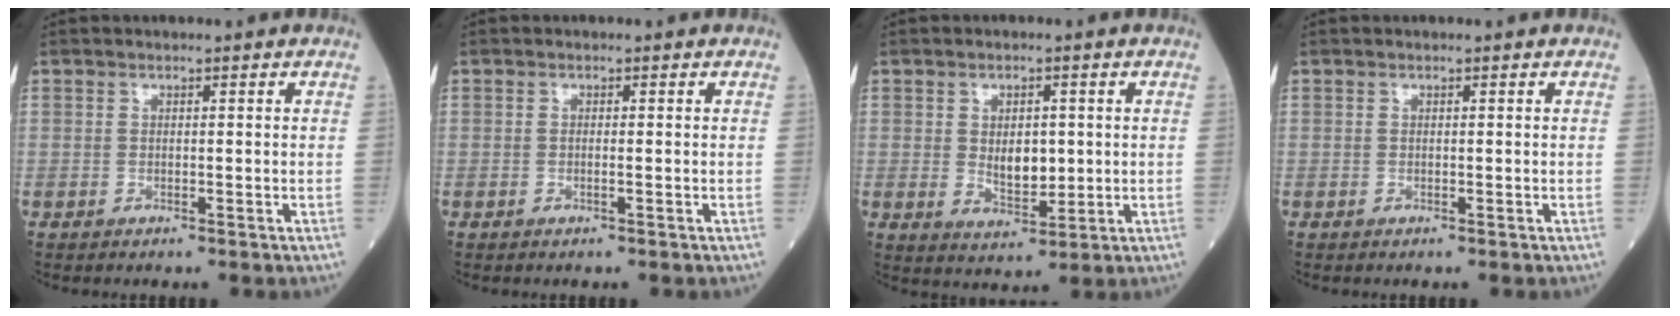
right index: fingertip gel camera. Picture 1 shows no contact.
{"total": 0.8, "force": [-0.1, 0.0, 0.7], "torque": [-0.018, -0.002, -0.002]}
{"total": 5.2, "force": [0.4, 2.7, 4.4], "torque": [-0.072, -0.007, 0.015]}
{"total": 0.0}